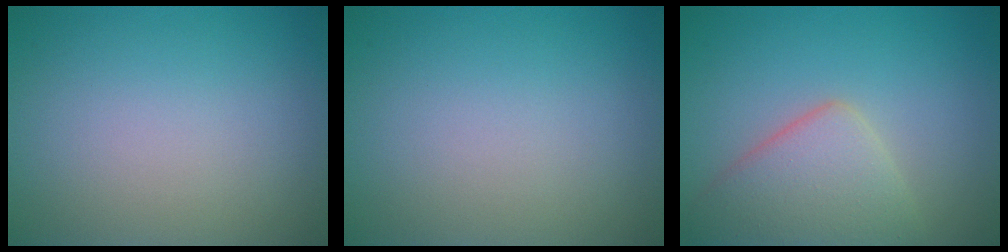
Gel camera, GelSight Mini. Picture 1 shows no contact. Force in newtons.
{"total": 0.0}
{"total": 5.2, "press": 5.2, "slide": 0.3}